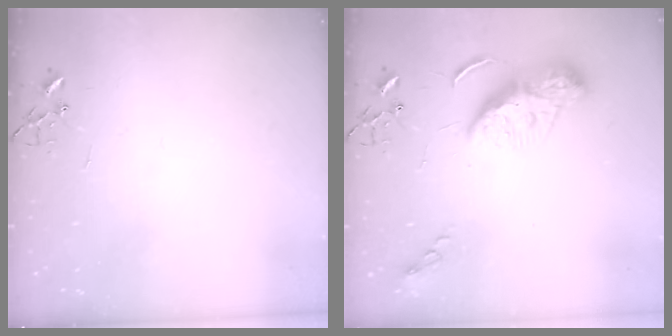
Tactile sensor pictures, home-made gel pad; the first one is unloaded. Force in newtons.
{"total": 10.0, "press": 10.0, "slide": 0.9}